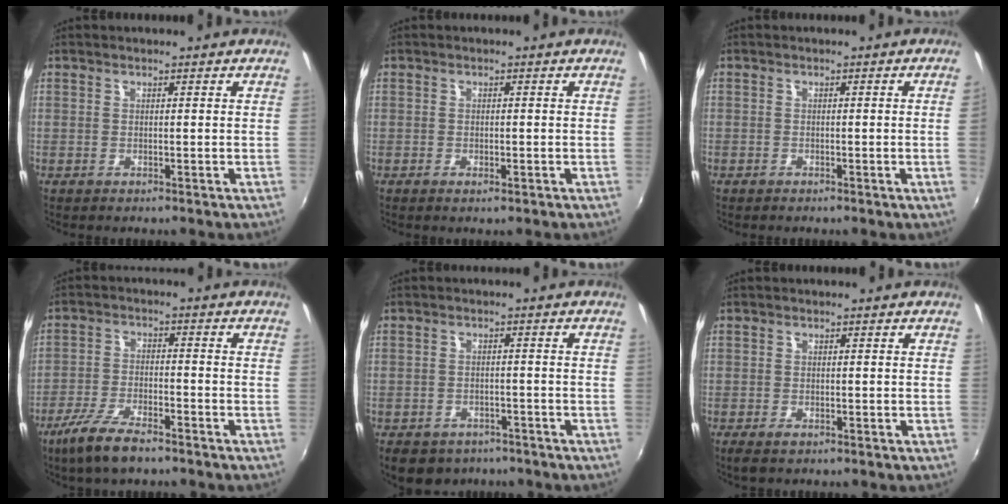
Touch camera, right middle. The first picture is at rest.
{"total": 1.3, "force": [-0.7, 0.6, 0.9], "torque": [-0.015, -0.002, -0.012]}
{"total": 1.1, "force": [-0.2, -0.7, 0.9], "torque": [-0.014, -0.007, 0.000]}
{"total": 9.1, "force": [-6.7, 2.4, 5.8], "torque": [-0.135, -0.016, -0.125]}
{"total": 9.2, "force": [-6.4, 5.6, 3.5], "torque": [-0.083, -0.006, -0.083]}
{"total": 1.9, "force": [-1.2, 0.8, 1.1], "torque": [-0.022, -0.008, -0.022]}